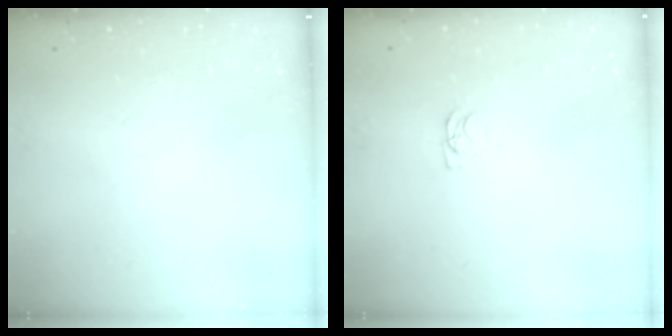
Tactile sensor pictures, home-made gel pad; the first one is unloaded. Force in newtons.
{"total": 1.2, "press": 1.1, "slide": 0.3}